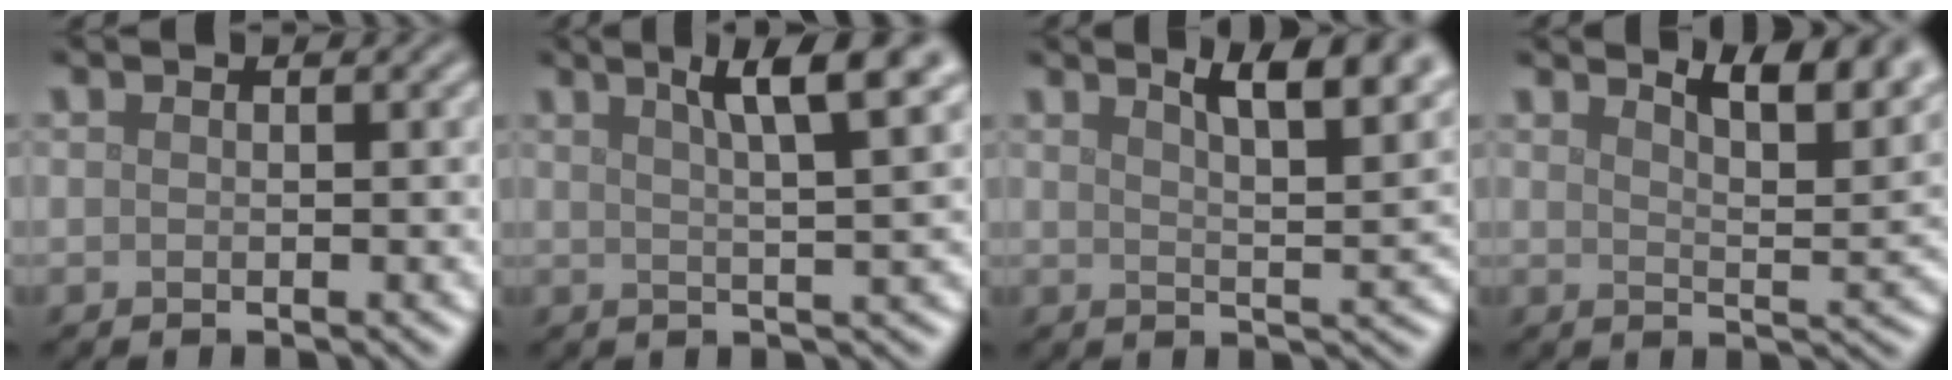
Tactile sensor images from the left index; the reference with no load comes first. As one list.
[{"total": 6.2, "force": [3.3, 1.2, 5.1], "torque": [-0.059, 0.013, 0.047]}, {"total": 8.0, "force": [4.9, 2.4, 5.8], "torque": [-0.044, 0.027, 0.049]}, {"total": 6.3, "force": [4.5, 1.8, 4.1], "torque": [-0.043, 0.011, 0.050]}]